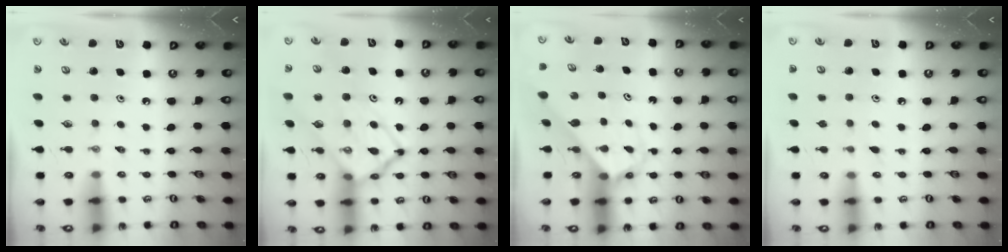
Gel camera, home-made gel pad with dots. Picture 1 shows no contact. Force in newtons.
{"total": 16.9, "press": 16.8, "slide": 1.5}
{"total": 2.9, "press": 2.9, "slide": 0.1}
{"total": 3.6, "press": 3.6, "slide": 0.4}